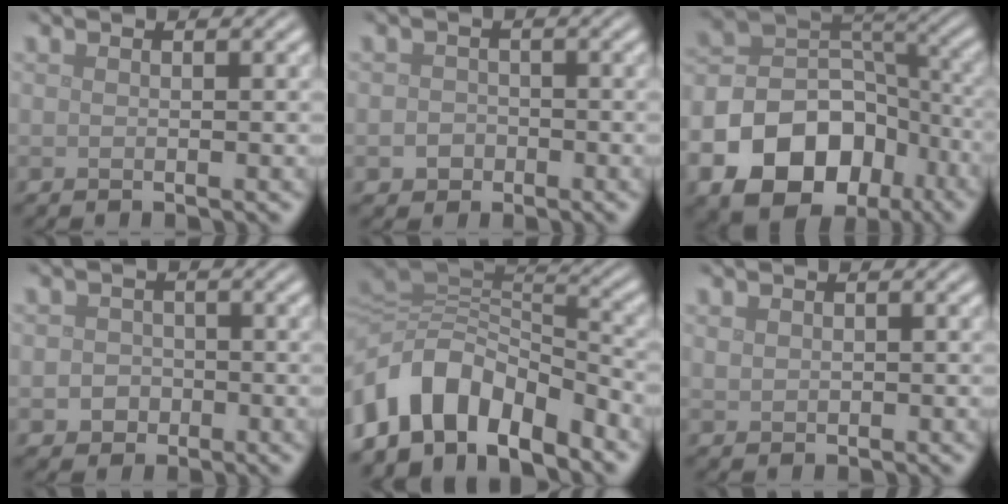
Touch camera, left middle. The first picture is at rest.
{"total": 1.6, "force": [-0.7, 1.3, 0.5], "torque": [-0.001, -0.001, -0.015]}
{"total": 12.7, "force": [-6.5, 9.0, 6.3], "torque": [-0.125, 0.007, -0.111]}
{"total": 2.0, "force": [-0.7, 1.8, 0.7], "torque": [0.005, 0.000, -0.019]}
{"total": 9.7, "force": [-5.1, 5.9, 5.8], "torque": [-0.094, 0.005, -0.093]}
{"total": 0.8, "force": [0.2, 0.7, 0.3], "torque": [-0.005, -0.003, 0.008]}